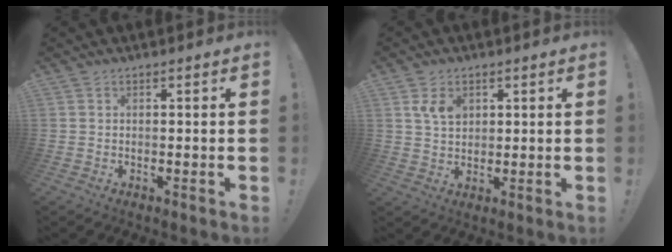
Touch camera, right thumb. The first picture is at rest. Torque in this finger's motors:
{"motor_torque": [0.50, 0.83, 0.31, 0.21, 0.01]}